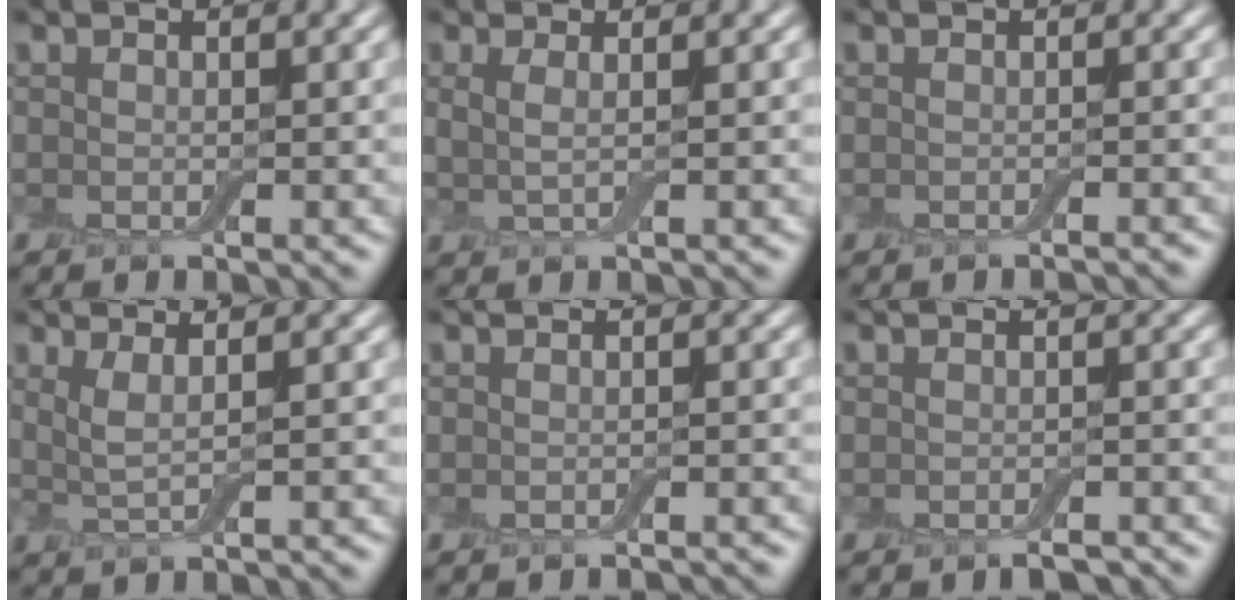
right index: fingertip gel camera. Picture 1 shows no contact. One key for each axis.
{"total": 2.0, "fx": 0.8, "fy": 0.8, "fz": 1.6, "tx": -0.026, "ty": -0.007, "tz": 0.004}
{"total": 1.0, "fx": -0.8, "fy": 0.1, "fz": 0.5, "tx": -0.002, "ty": 0.000, "tz": -0.014}
{"total": 2.4, "fx": 1.0, "fy": 0.6, "fz": 2.1, "tx": -0.039, "ty": -0.004, "tz": 0.019}
{"total": 1.2, "fx": -1.1, "fy": 0.1, "fz": 0.3, "tx": 0.001, "ty": 0.000, "tz": -0.016}
{"total": 1.6, "fx": -1.2, "fy": 0.4, "fz": 1.0, "tx": -0.013, "ty": -0.005, "tz": -0.015}